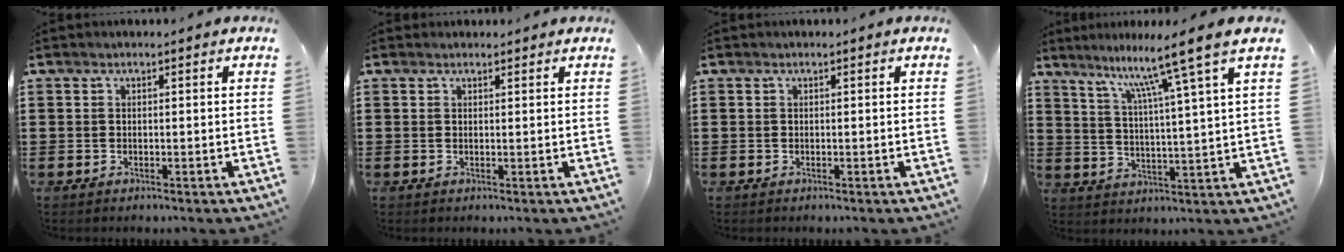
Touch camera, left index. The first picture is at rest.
{"total": 0.7, "force": [0.6, 0.2, 0.1], "torque": [-0.003, 0.002, 0.013]}
{"total": 0.0}
{"total": 9.6, "force": [7.1, -1.1, 6.3], "torque": [-0.131, -0.036, 0.109]}